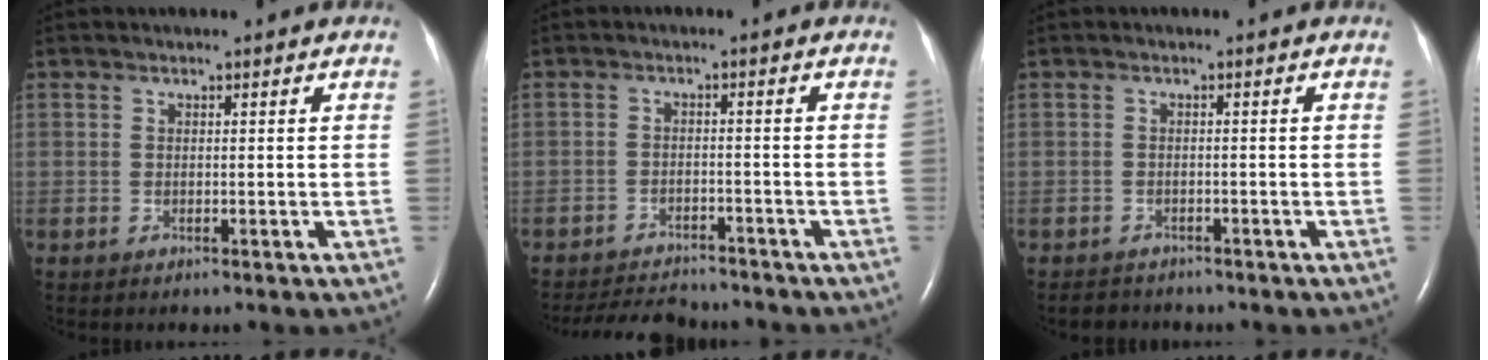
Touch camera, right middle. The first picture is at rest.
{"total": 8.8, "force": [-8.4, 1.6, 2.2], "torque": [-0.037, -0.007, -0.125]}
{"total": 2.4, "force": [-2.2, 1.0, 0.0], "torque": [-0.006, -0.002, -0.033]}